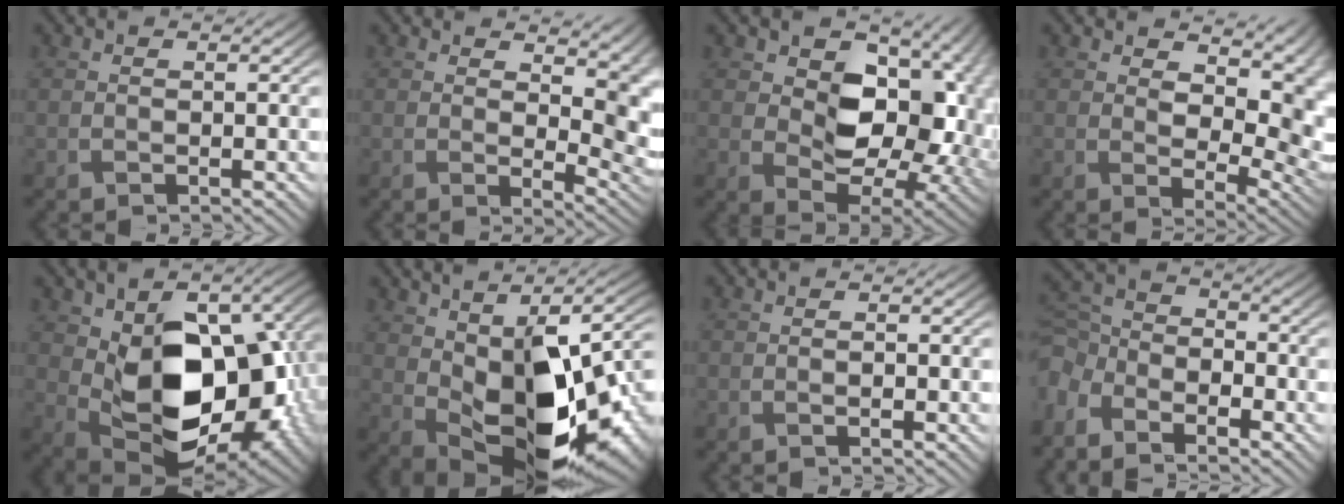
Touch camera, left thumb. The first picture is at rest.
{"total": 7.8, "force": [3.0, 3.9, 6.0], "torque": [-0.077, -0.016, 0.058]}
{"total": 15.2, "force": [2.4, 10.8, 10.4], "torque": [-0.139, 0.007, 0.054]}
{"total": 9.1, "force": [3.0, 4.9, 7.0], "torque": [-0.121, -0.007, 0.052]}
{"total": 15.2, "force": [-0.8, 9.3, 12.0], "torque": [-0.179, -0.034, -0.003]}
{"total": 17.4, "force": [-1.7, 8.8, 14.8], "torque": [-0.236, -0.023, -0.015]}
{"total": 0.8, "force": [-0.8, 0.0, 0.2], "torque": [0.000, -0.001, -0.015]}
{"total": 7.7, "force": [-5.4, 4.3, 3.3], "torque": [-0.098, -0.013, -0.117]}